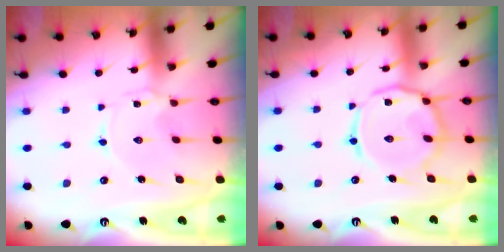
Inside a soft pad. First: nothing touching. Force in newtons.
{"total": 13.7, "press": 13.7, "slide": 1.1}